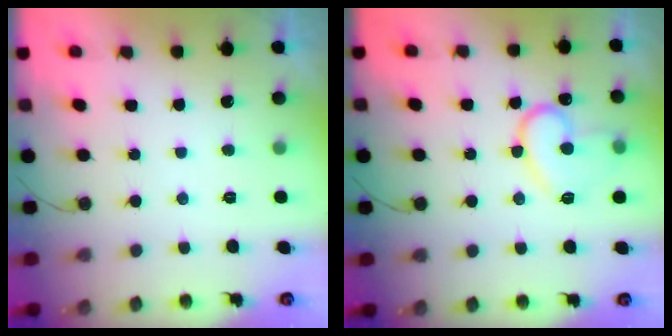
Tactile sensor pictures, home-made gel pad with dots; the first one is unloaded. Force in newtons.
{"total": 13.3, "press": 13.3, "slide": 1.1}